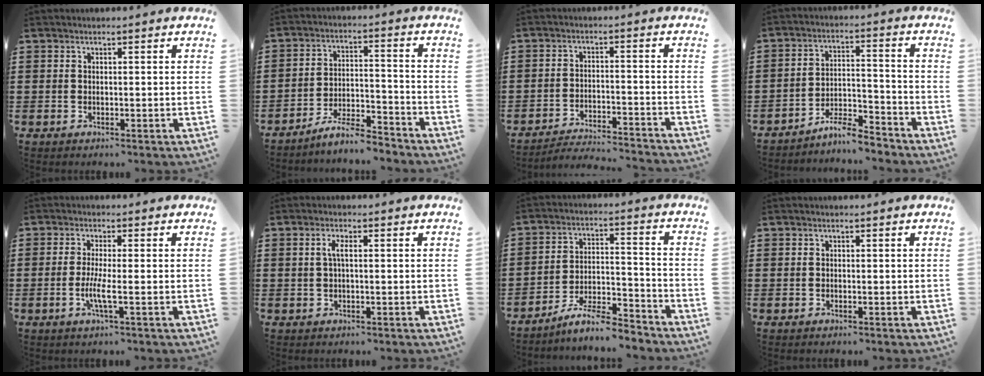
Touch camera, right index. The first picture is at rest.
{"total": 6.3, "force": [-5.7, 0.7, 2.6], "torque": [-0.054, 0.004, -0.110]}
{"total": 3.6, "force": [-3.5, -0.1, 0.7], "torque": [-0.017, 0.001, -0.076]}
{"total": 5.7, "force": [-5.4, 0.5, 1.7], "torque": [-0.037, 0.006, -0.107]}
{"total": 4.0, "force": [-1.0, 0.1, 3.8], "torque": [-0.074, -0.008, -0.022]}
{"total": 2.1, "force": [0.1, 0.5, 2.0], "torque": [-0.045, 0.000, -0.003]}
{"total": 7.2, "force": [-6.4, 0.9, 3.1], "torque": [-0.057, 0.008, -0.122]}
{"total": 0.0}